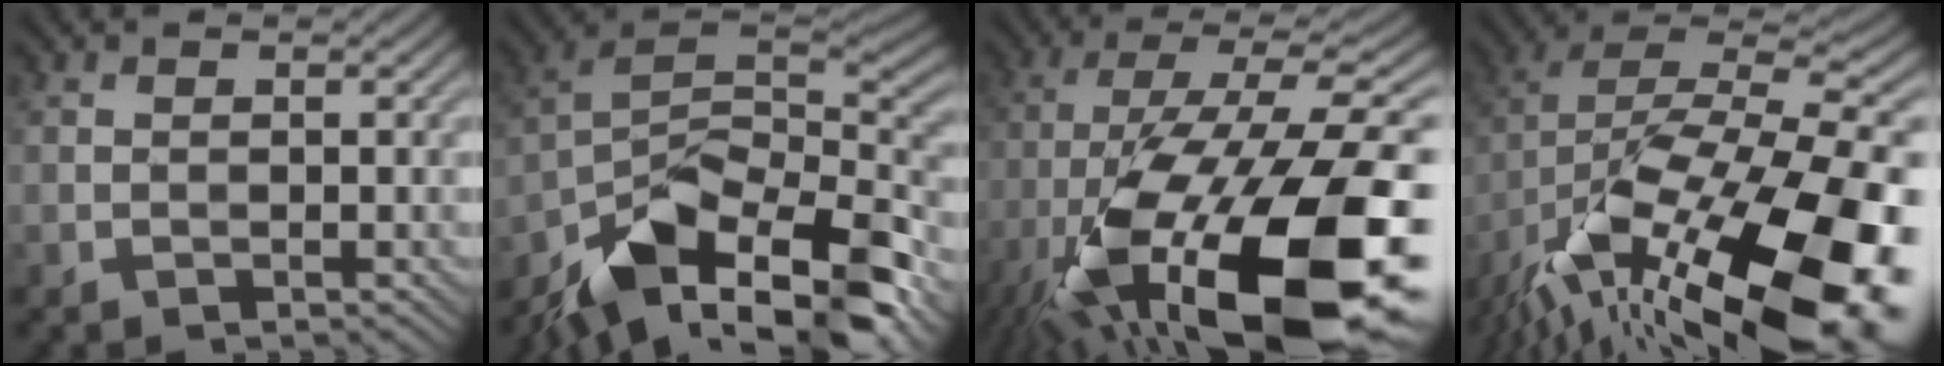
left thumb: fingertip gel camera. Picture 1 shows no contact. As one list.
[{"total": 16.1, "force": [-10.7, 7.2, 9.6], "torque": [-0.205, -0.011, -0.185]}, {"total": 21.1, "force": [-9.7, 7.8, 17.0], "torque": [-0.309, -0.013, -0.158]}, {"total": 19.2, "force": [-9.2, 7.7, 15.0], "torque": [-0.276, -0.004, -0.149]}]